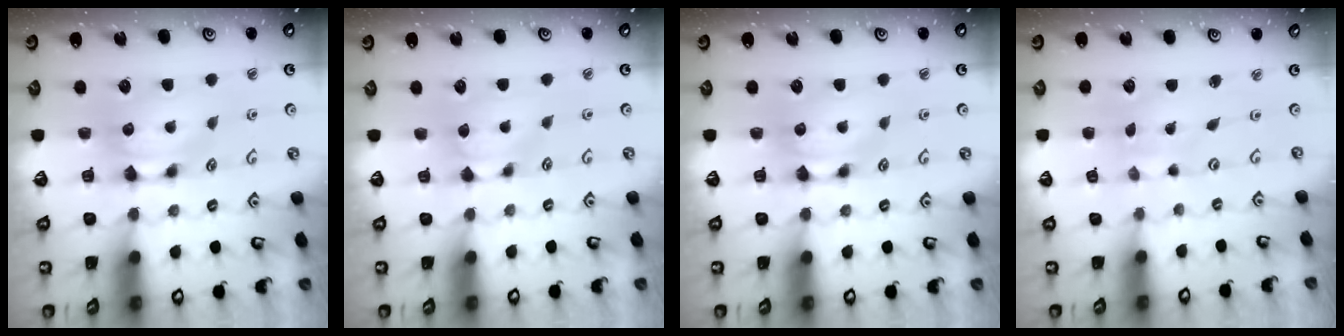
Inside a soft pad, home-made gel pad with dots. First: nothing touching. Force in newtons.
{"total": 1.1, "press": 0.7, "slide": 0.8}
{"total": 0.0}
{"total": 5.7, "press": 5.6, "slide": 0.5}